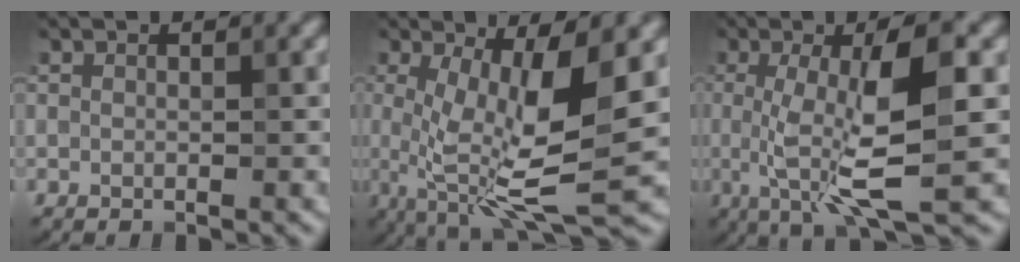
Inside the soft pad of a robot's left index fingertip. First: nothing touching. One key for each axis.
{"total": 9.6, "fx": 0.0, "fy": 2.5, "fz": 9.3, "tx": -0.164, "ty": -0.013, "tz": 0.006}
{"total": 9.1, "fx": -0.1, "fy": 2.2, "fz": 8.8, "tx": -0.144, "ty": -0.008, "tz": 0.003}